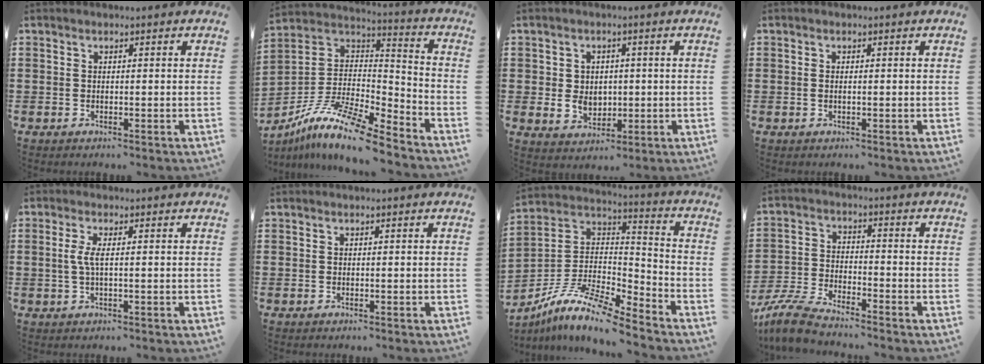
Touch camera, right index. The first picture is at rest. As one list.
[{"total": 12.2, "force": [-9.6, 1.8, 7.3], "torque": [-0.149, 0.014, -0.190]}, {"total": 3.5, "force": [0.5, 3.2, 1.2], "torque": [-0.028, 0.007, 0.006]}, {"total": 0.6, "force": [-0.1, 0.1, 0.6], "torque": [-0.013, -0.003, 0.000]}, {"total": 2.7, "force": [0.0, 0.4, 2.7], "torque": [-0.066, -0.007, -0.006]}, {"total": 0.0}, {"total": 10.4, "force": [-8.6, 1.6, 5.6], "torque": [-0.119, 0.006, -0.177]}, {"total": 6.9, "force": [-6.4, 0.4, 2.4], "torque": [-0.068, -0.004, -0.130]}]